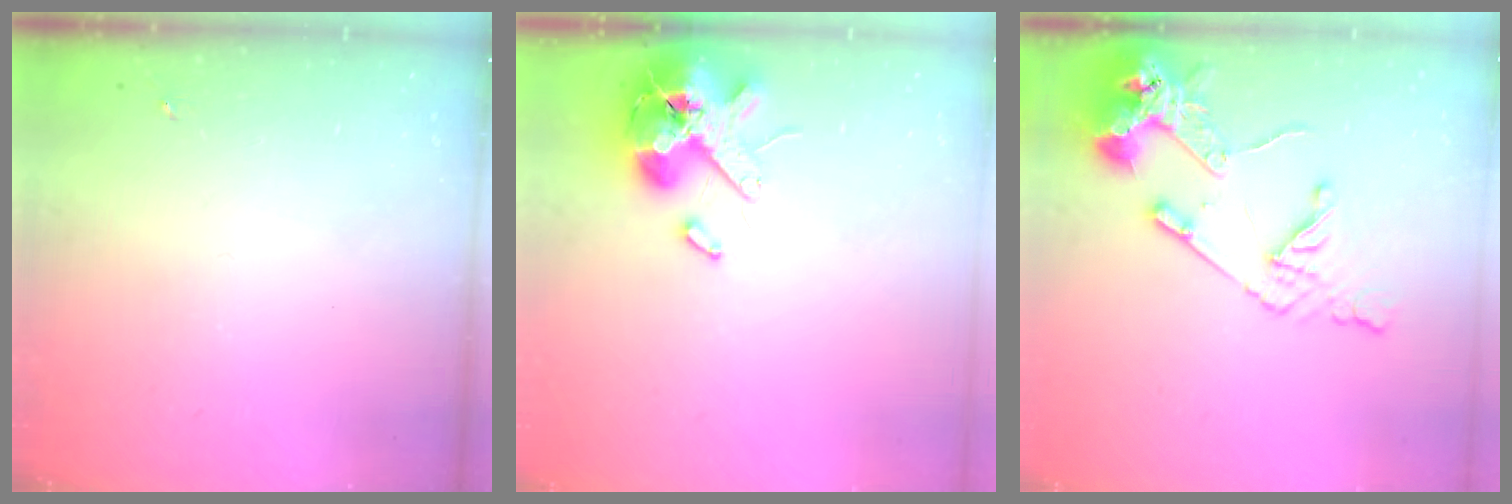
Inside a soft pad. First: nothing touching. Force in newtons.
{"total": 13.6, "press": 13.5, "slide": 2.2}
{"total": 14.9, "press": 14.8, "slide": 2.0}